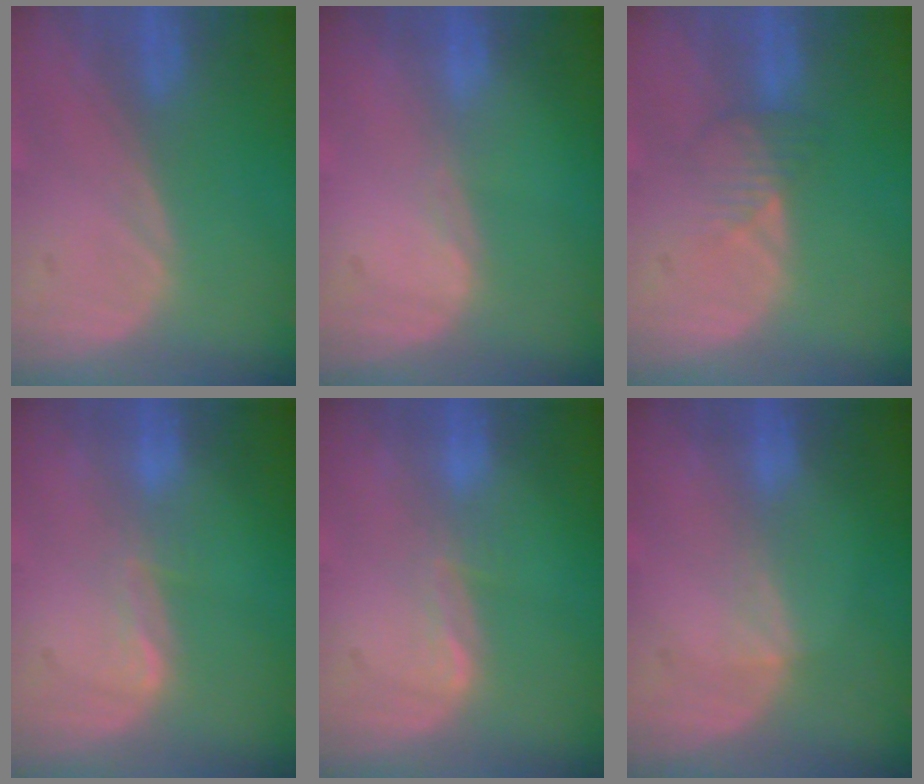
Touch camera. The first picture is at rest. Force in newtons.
{"total": 0.6, "press": 0.5, "slide": 0.4}
{"total": 2.7, "press": 2.7, "slide": 0.3}
{"total": 2.0, "press": 2.0, "slide": 0.3}
{"total": 2.0, "press": 2.0, "slide": 0.3}
{"total": 1.7, "press": 1.3, "slide": 1.1}